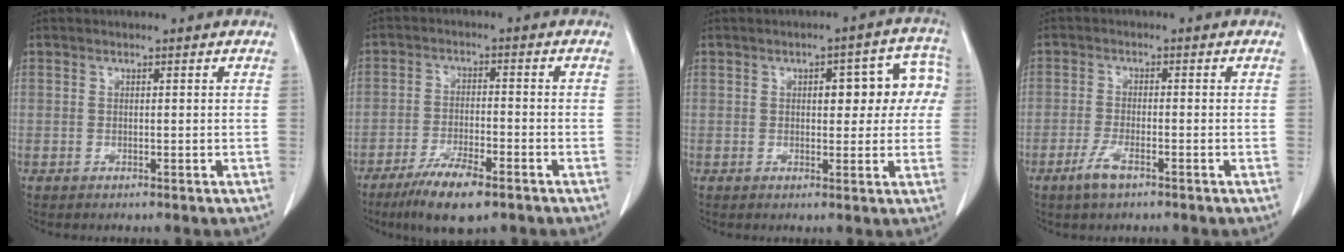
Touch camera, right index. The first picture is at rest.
{"total": 8.6, "force": [-5.8, 1.6, 6.1], "torque": [-0.107, -0.015, -0.099]}
{"total": 8.5, "force": [1.5, 3.8, 7.4], "torque": [-0.076, 0.037, 0.017]}
{"total": 3.5, "force": [-2.2, 0.7, 2.6], "torque": [-0.055, -0.004, -0.041]}